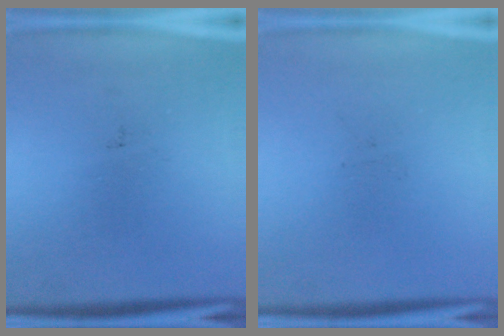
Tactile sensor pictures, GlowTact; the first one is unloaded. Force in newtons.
{"total": 0.0}